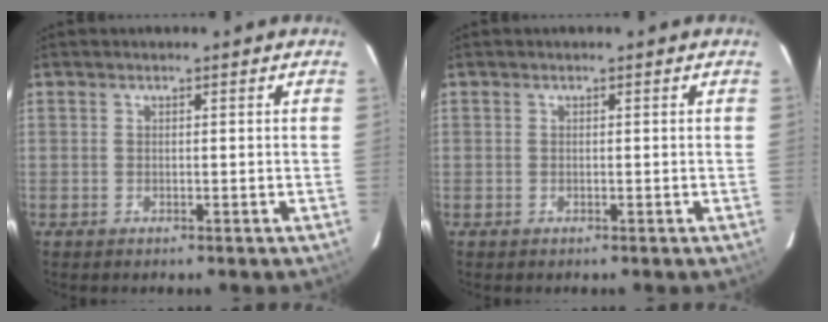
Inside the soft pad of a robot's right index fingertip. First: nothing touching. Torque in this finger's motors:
{"motor_torque": [0.00, 0.00, 0.02, 0.00]}